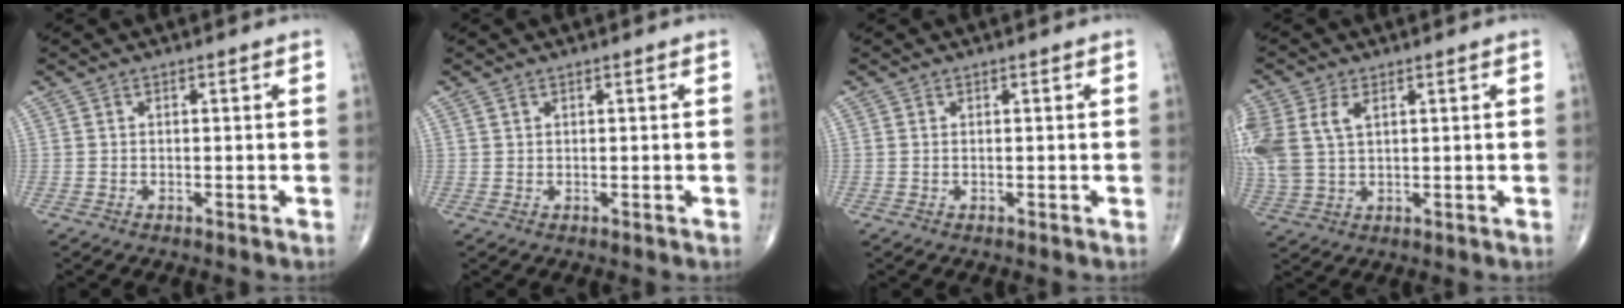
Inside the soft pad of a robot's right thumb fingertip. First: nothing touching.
{"total": 0.5, "force": [0.4, 0.3, 0.2], "torque": [-0.004, 0.001, 0.008]}
{"total": 0.0}
{"total": 11.3, "force": [3.1, 7.0, 8.2], "torque": [-0.219, 0.008, 0.071]}